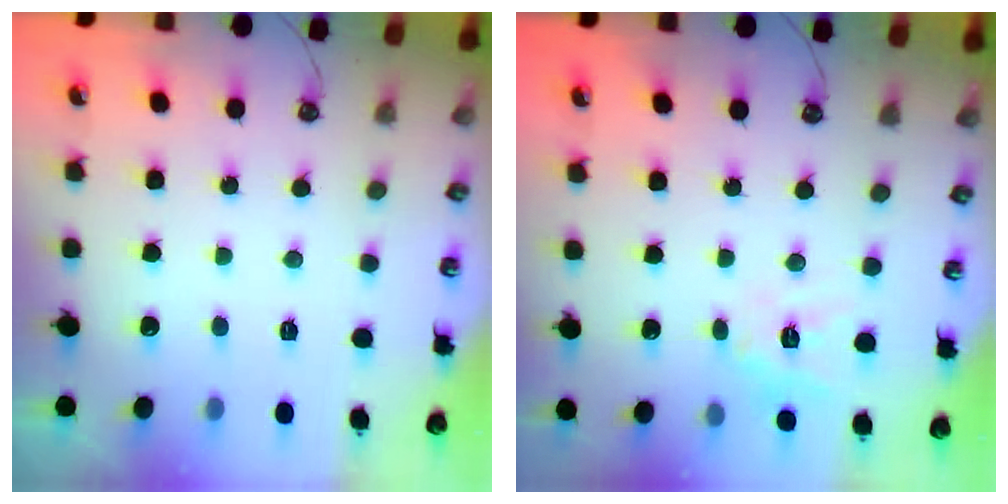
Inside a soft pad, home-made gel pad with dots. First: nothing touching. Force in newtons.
{"total": 11.0, "press": 10.9, "slide": 0.9}